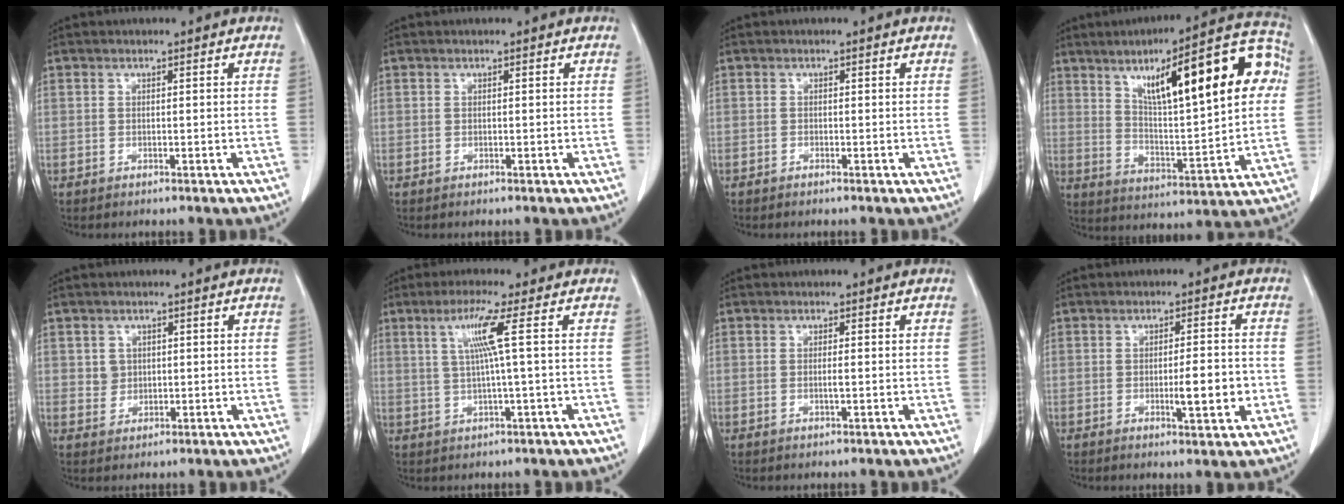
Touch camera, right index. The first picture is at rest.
{"total": 0.0}
{"total": 0.0}
{"total": 22.4, "force": [7.2, 4.4, 20.8], "torque": [-0.300, 0.037, 0.105]}
{"total": 2.3, "force": [0.6, 2.2, 0.4], "torque": [-0.003, 0.000, 0.012]}
{"total": 5.5, "force": [1.4, -1.3, 5.1], "torque": [-0.105, 0.005, 0.031]}
{"total": 1.1, "force": [-0.2, -0.1, 1.0], "torque": [-0.021, -0.002, -0.004]}
{"total": 5.4, "force": [-1.2, 0.8, 5.2], "torque": [-0.081, -0.003, -0.012]}